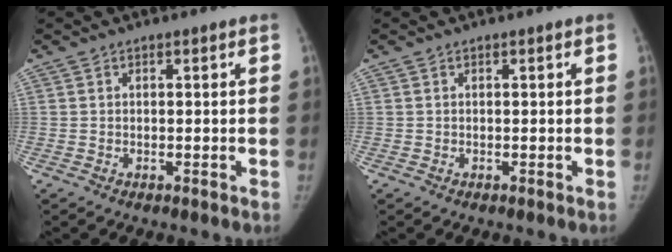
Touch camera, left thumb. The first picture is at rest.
{"total": 0.0}